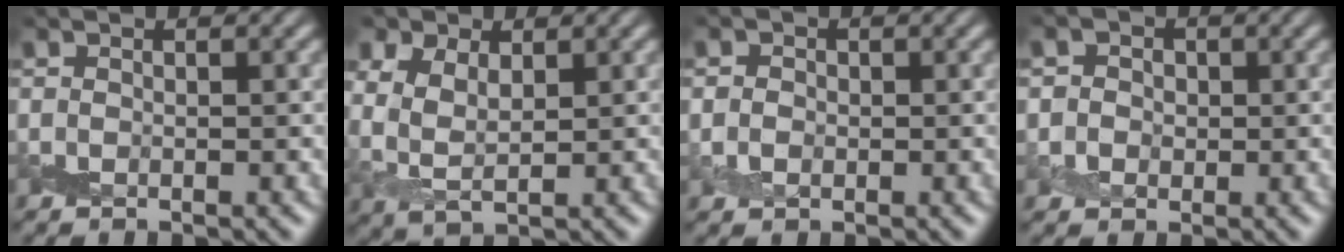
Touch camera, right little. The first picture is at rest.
{"total": 4.4, "force": [1.5, 2.9, 3.0], "torque": [-0.071, -0.005, 0.031]}
{"total": 1.5, "force": [-0.1, 1.4, 0.7], "torque": [-0.012, -0.002, -0.004]}
{"total": 3.0, "force": [0.5, 2.8, 1.1], "torque": [0.001, 0.007, -0.006]}